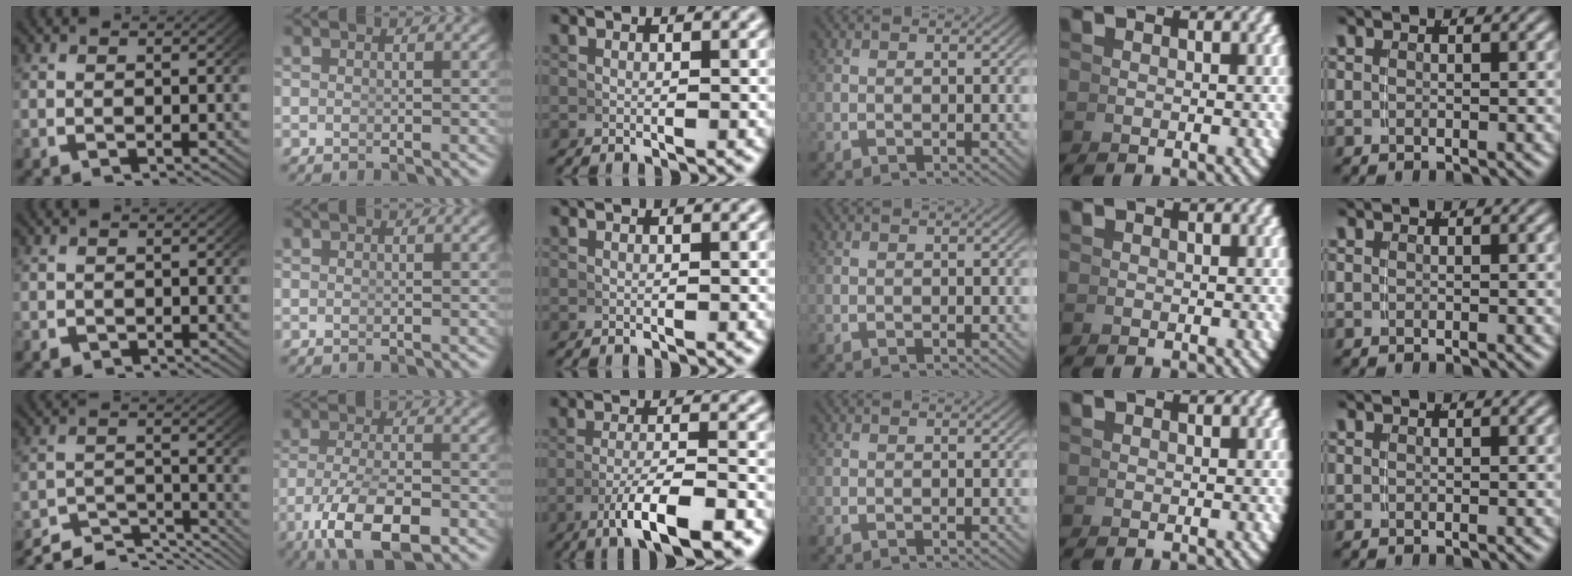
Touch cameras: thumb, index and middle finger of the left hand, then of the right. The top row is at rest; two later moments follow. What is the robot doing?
{"motion": "grasp_and_lifting", "object": "photo album"}